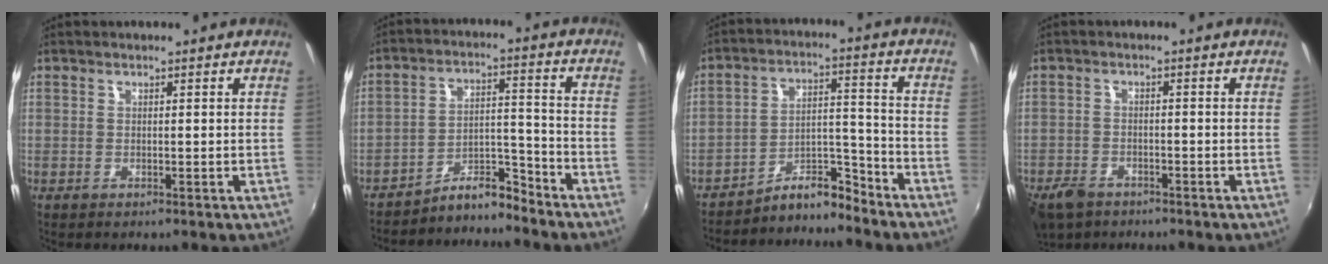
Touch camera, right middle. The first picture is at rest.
{"total": 6.4, "force": [-6.3, 0.4, 0.6], "torque": [-0.011, 0.029, -0.113]}
{"total": 7.0, "force": [-6.9, 0.8, 0.9], "torque": [-0.017, 0.032, -0.124]}
{"total": 6.9, "force": [-5.0, 3.9, 2.8], "torque": [-0.080, -0.006, -0.087]}